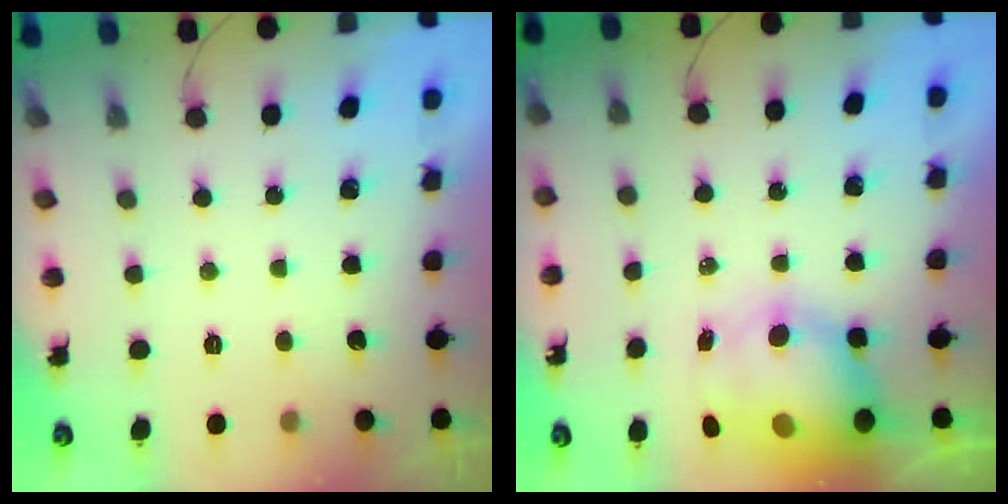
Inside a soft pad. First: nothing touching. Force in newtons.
{"total": 10.6, "press": 10.2, "slide": 2.6}